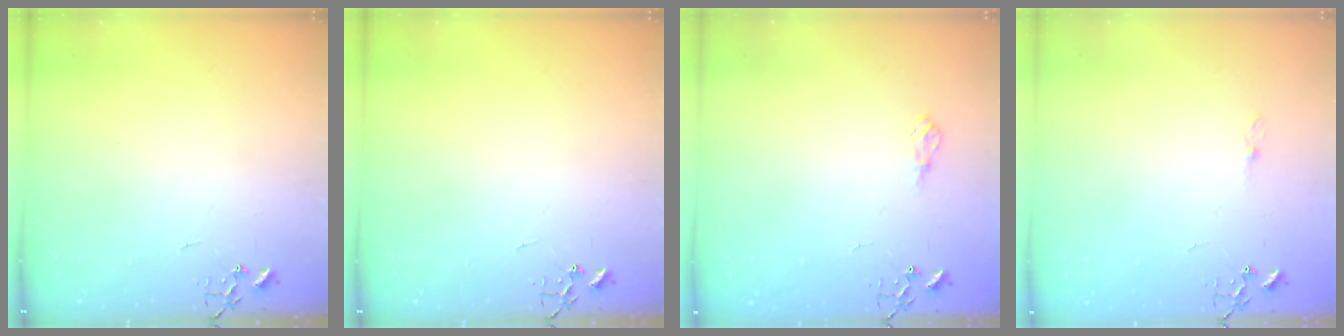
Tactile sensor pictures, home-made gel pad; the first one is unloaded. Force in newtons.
{"total": 0.0}
{"total": 7.0, "press": 7.0, "slide": 0.8}
{"total": 2.7, "press": 2.7, "slide": 0.4}